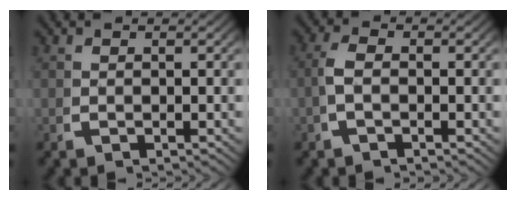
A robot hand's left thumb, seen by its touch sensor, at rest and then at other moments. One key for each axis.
{"total": 2.0, "fx": -0.2, "fy": 1.0, "fz": 1.7, "tx": -0.044, "ty": 0.001, "tz": -0.009}